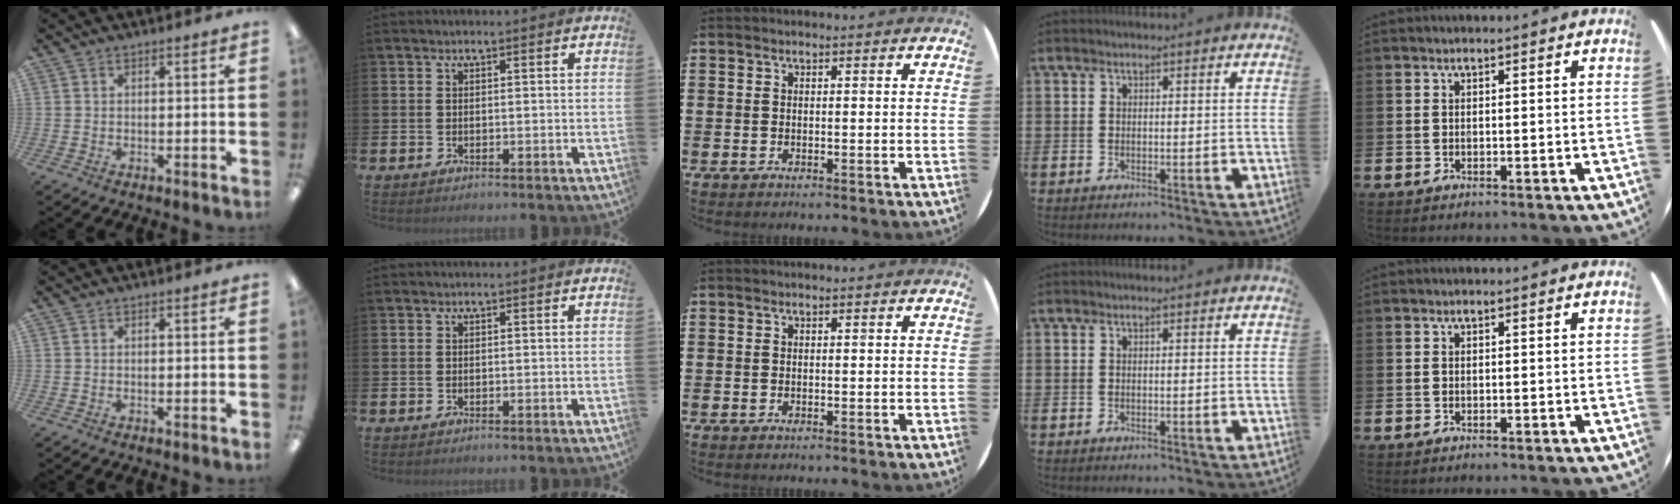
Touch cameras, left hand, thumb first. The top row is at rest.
{}